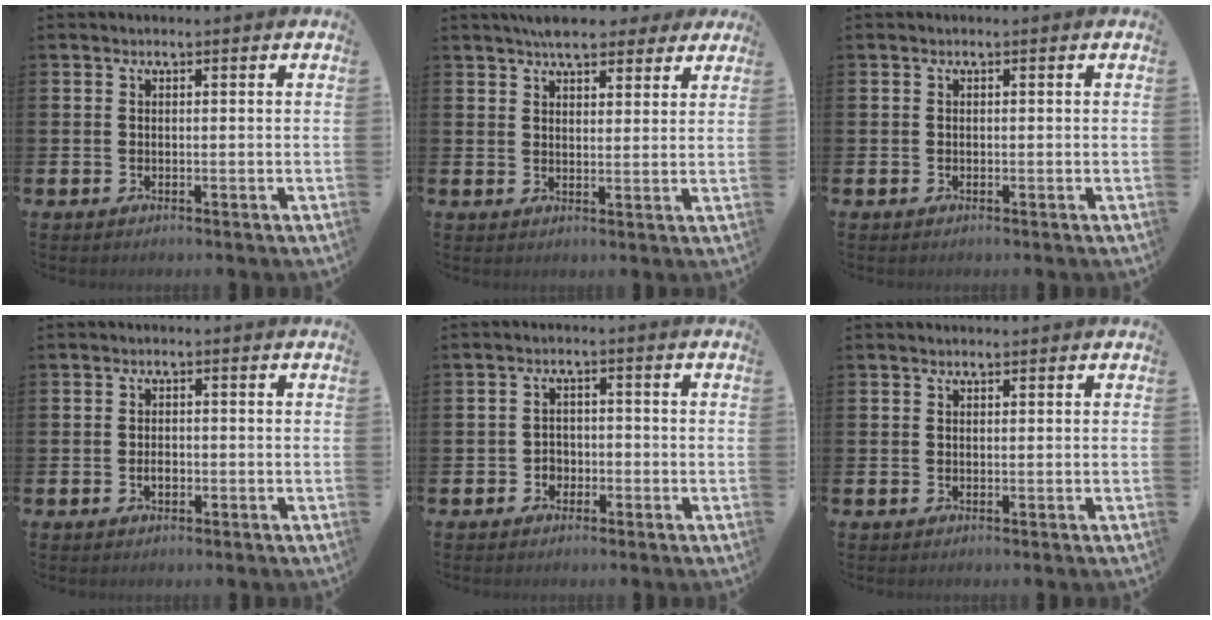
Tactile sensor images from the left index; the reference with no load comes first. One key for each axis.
{"total": 6.6, "fx": 5.9, "fy": 2.2, "fz": 2.0, "tx": -0.037, "ty": -0.020, "tz": 0.107}
{"total": 0.0}
{"total": 1.6, "fx": -0.5, "fy": 1.0, "fz": 1.2, "tx": -0.022, "ty": 0.003, "tz": -0.011}
{"total": 2.3, "fx": -1.4, "fy": 1.8, "fz": 0.5, "tx": -0.014, "ty": 0.005, "tz": -0.032}
{"total": 0.6, "fx": 0.5, "fy": 0.1, "fz": 0.2, "tx": -0.003, "ty": 0.001, "tz": 0.010}